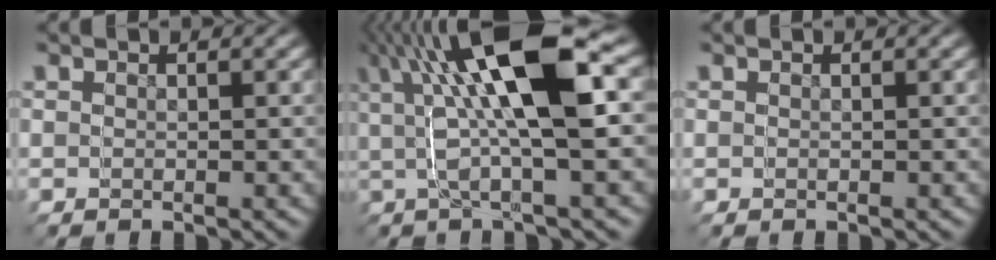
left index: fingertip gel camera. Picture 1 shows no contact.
{"total": 10.8, "force": [3.9, 4.8, 8.8], "torque": [-0.166, 0.045, 0.050]}
{"total": 0.0}